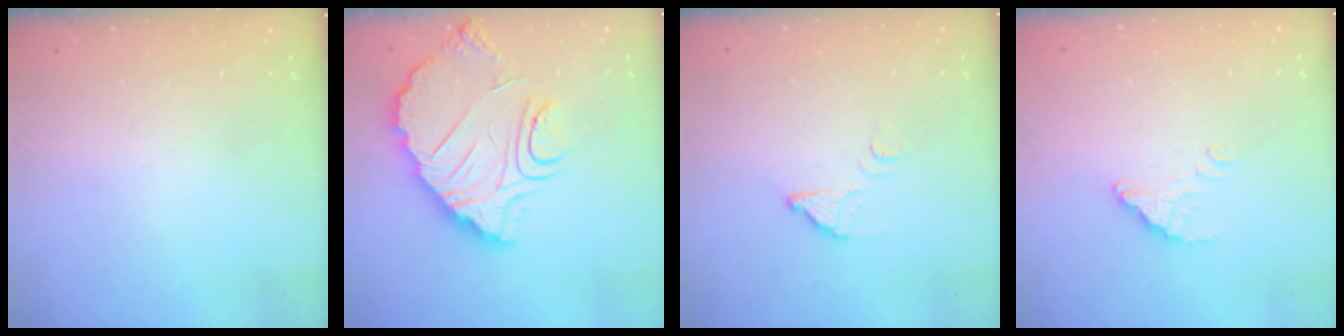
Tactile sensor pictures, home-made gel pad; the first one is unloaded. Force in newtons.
{"total": 12.5, "press": 12.4, "slide": 0.9}
{"total": 2.7, "press": 2.7, "slide": 0.3}
{"total": 1.8, "press": 1.8, "slide": 0.0}